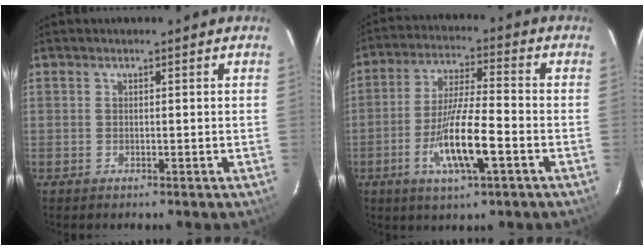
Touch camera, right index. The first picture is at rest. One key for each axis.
{"total": 11.7, "fx": -4.4, "fy": 1.9, "fz": 10.7, "tx": -0.212, "ty": -0.010, "tz": -0.081}